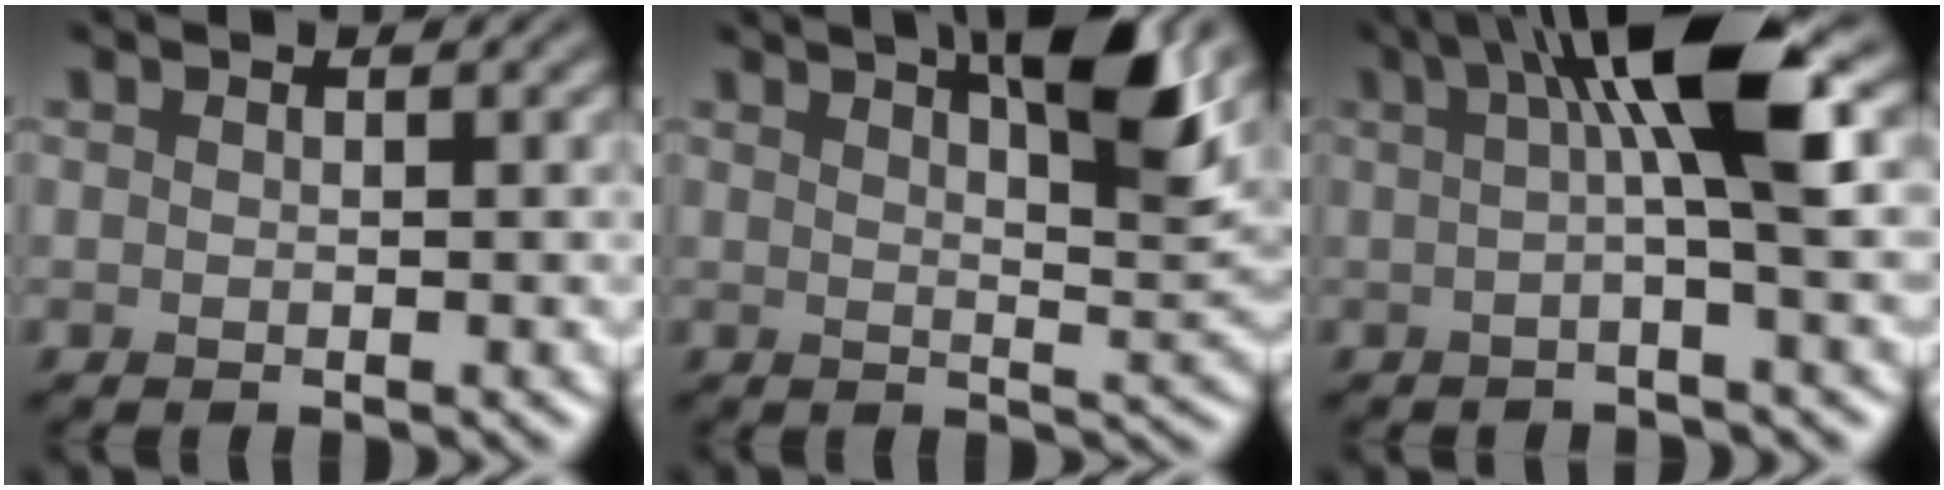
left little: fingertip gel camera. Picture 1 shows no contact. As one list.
[{"total": 6.7, "force": [3.6, 1.5, 5.4], "torque": [-0.066, 0.010, 0.060]}, {"total": 6.6, "force": [1.4, 0.6, 6.4], "torque": [-0.095, 0.006, 0.029]}]